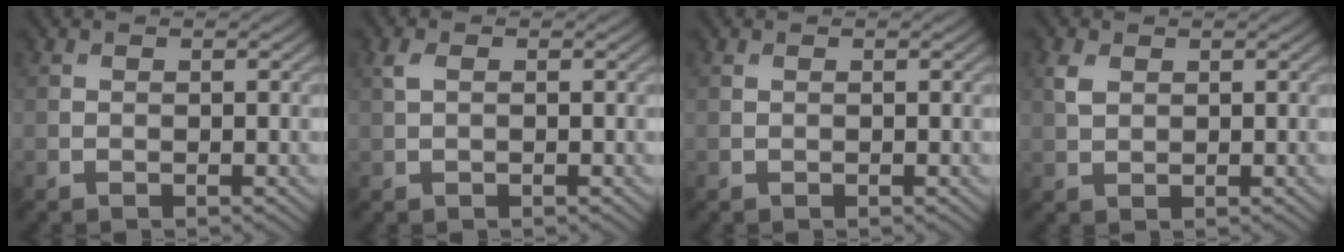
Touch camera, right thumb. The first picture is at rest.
{"total": 1.3, "force": [0.3, 0.6, 1.1], "torque": [-0.032, 0.004, 0.005]}
{"total": 0.0}
{"total": 2.0, "force": [0.9, 1.3, 1.2], "torque": [-0.034, 0.002, 0.020]}